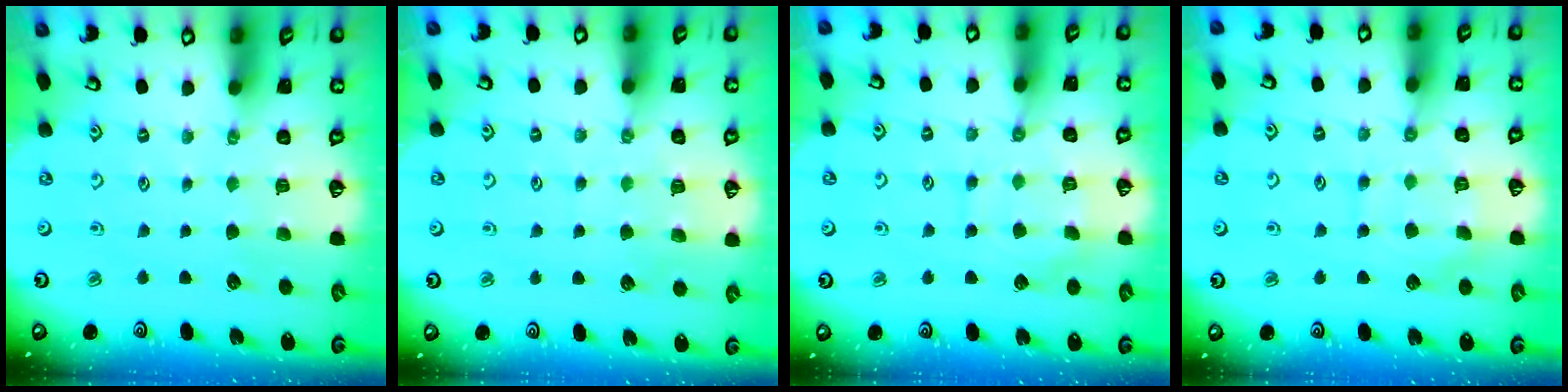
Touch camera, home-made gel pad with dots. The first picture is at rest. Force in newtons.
{"total": 5.1, "press": 5.0, "slide": 0.8}
{"total": 9.7, "press": 9.7, "slide": 0.7}
{"total": 9.7, "press": 9.7, "slide": 0.7}